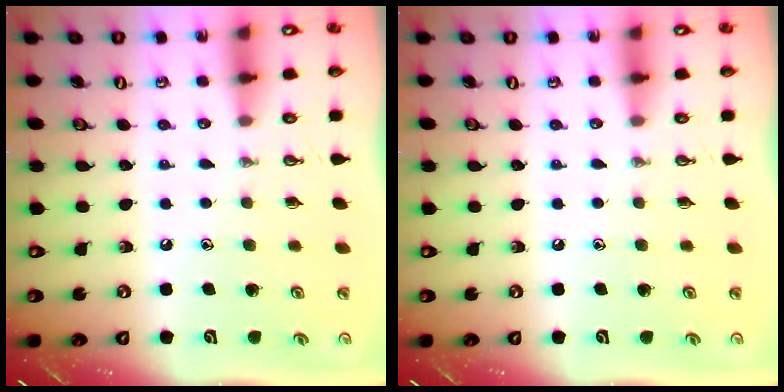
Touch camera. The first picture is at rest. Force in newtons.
{"total": 0.0}